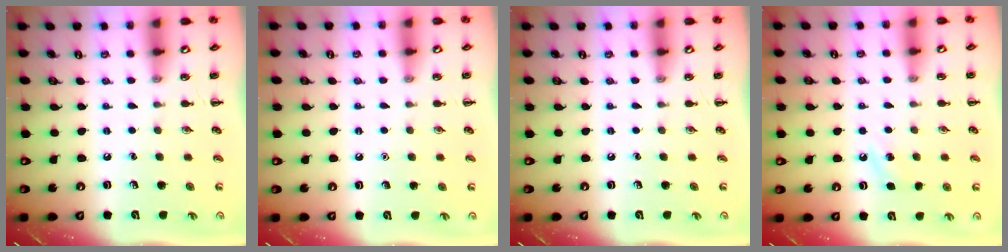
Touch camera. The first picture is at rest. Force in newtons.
{"total": 1.6, "press": 1.6, "slide": 0.1}
{"total": 0.0}
{"total": 3.5, "press": 3.4, "slide": 1.1}